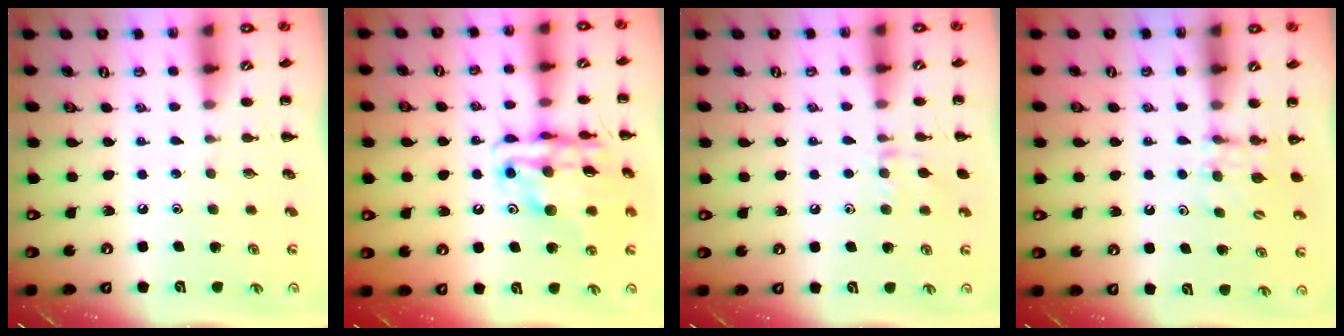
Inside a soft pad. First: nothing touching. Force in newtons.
{"total": 17.3, "press": 17.1, "slide": 2.7}
{"total": 7.1, "press": 7.0, "slide": 1.1}
{"total": 6.6, "press": 6.4, "slide": 1.6}